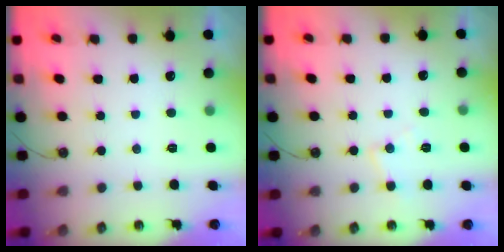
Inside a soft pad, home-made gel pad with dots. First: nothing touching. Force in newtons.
{"total": 6.0, "press": 6.0, "slide": 0.4}